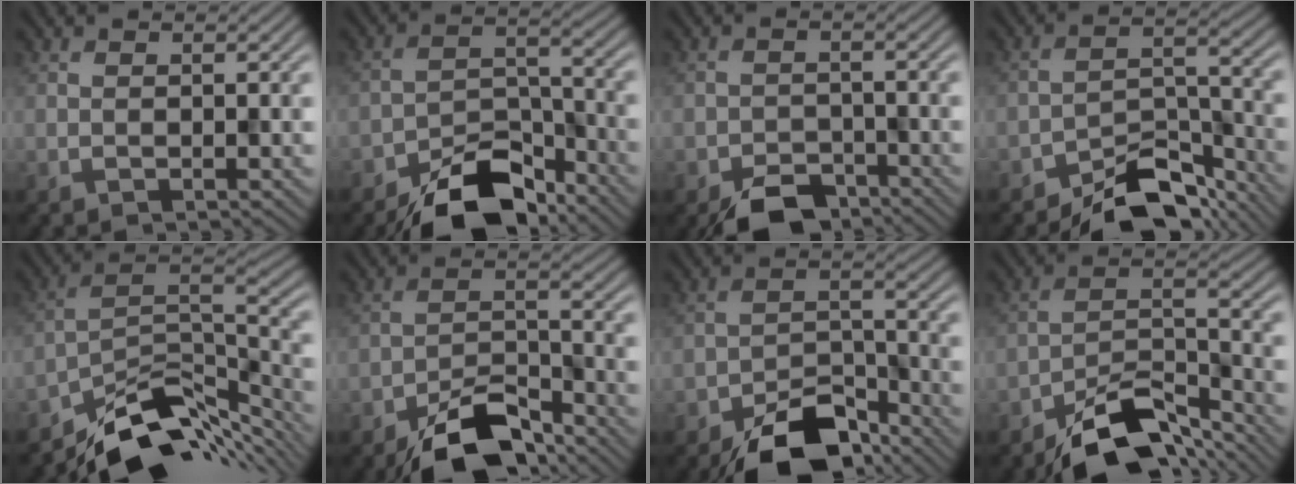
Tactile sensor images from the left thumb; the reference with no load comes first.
{"total": 10.2, "force": [-8.1, 4.1, 4.7], "torque": [-0.065, 0.000, -0.153]}
{"total": 5.3, "force": [-4.4, 2.3, 2.0], "torque": [-0.027, -0.004, -0.079]}
{"total": 8.3, "force": [-7.0, 2.9, 3.4], "torque": [-0.042, 0.007, -0.130]}
{"total": 11.6, "force": [-8.8, 4.9, 5.8], "torque": [-0.092, -0.003, -0.155]}
{"total": 9.1, "force": [-7.0, 3.3, 4.7], "torque": [-0.072, 0.000, -0.136]}
{"total": 9.7, "force": [-7.4, 4.1, 4.7], "torque": [-0.066, -0.006, -0.136]}
{"total": 11.0, "force": [-8.5, 4.1, 5.7], "torque": [-0.088, 0.000, -0.158]}